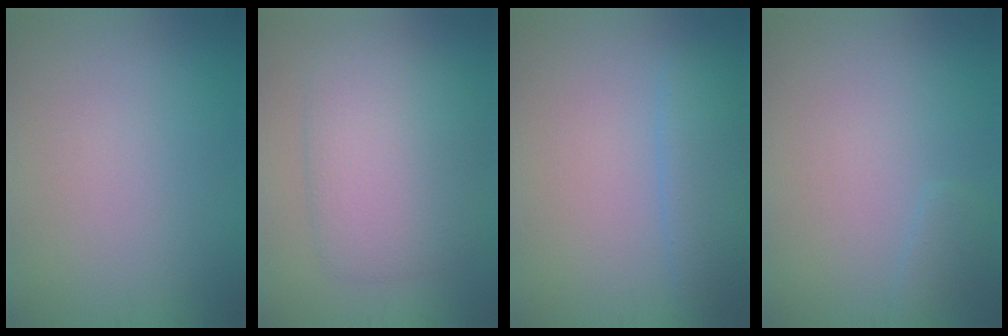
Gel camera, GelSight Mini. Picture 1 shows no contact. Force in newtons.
{"total": 5.8, "press": 5.8, "slide": 0.1}
{"total": 2.8, "press": 2.8, "slide": 0.3}
{"total": 1.0, "press": 1.0, "slide": 0.0}